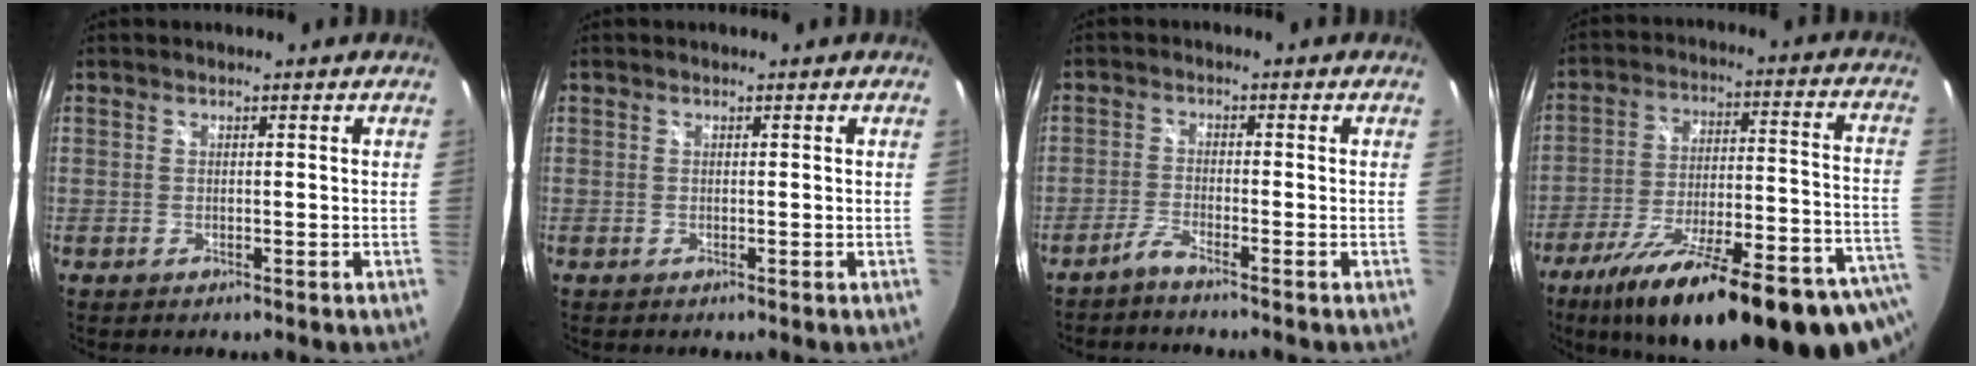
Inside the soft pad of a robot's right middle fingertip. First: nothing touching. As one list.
[{"total": 0.0}, {"total": 1.8, "force": [-1.4, -0.8, 0.8], "torque": [-0.032, -0.001, -0.037]}, {"total": 31.6, "force": [-22.5, 6.1, 21.4], "torque": [-0.303, -0.054, -0.319]}]